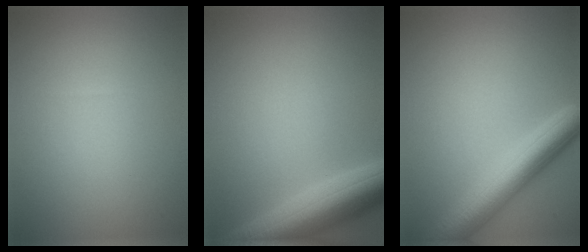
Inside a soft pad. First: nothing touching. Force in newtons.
{"total": 7.3, "press": 7.3, "slide": 0.3}
{"total": 6.1, "press": 6.1, "slide": 0.3}